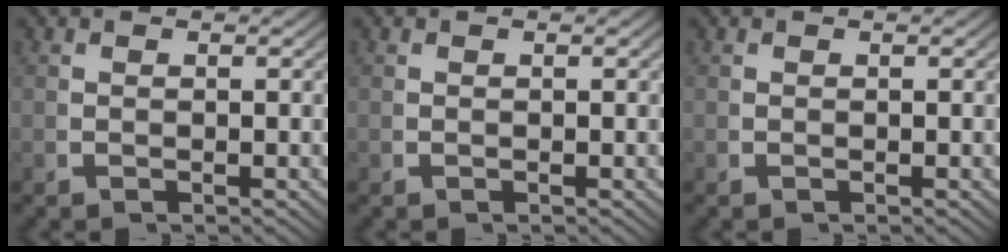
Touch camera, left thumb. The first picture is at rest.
{"total": 0.0}
{"total": 0.0}